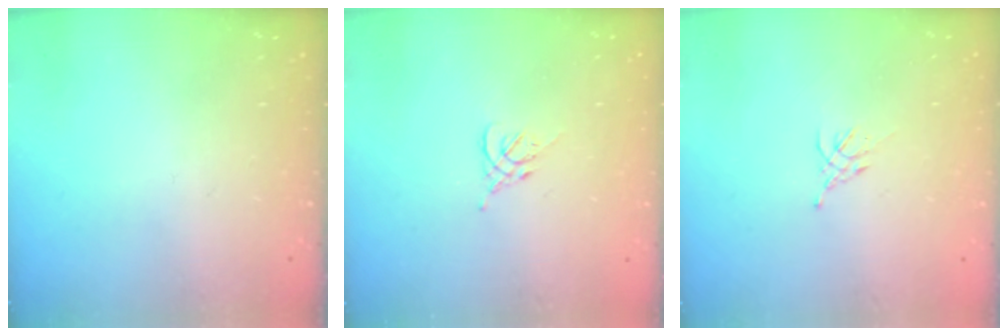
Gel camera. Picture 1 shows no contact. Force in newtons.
{"total": 1.2, "press": 1.1, "slide": 0.5}
{"total": 1.9, "press": 1.8, "slide": 0.5}